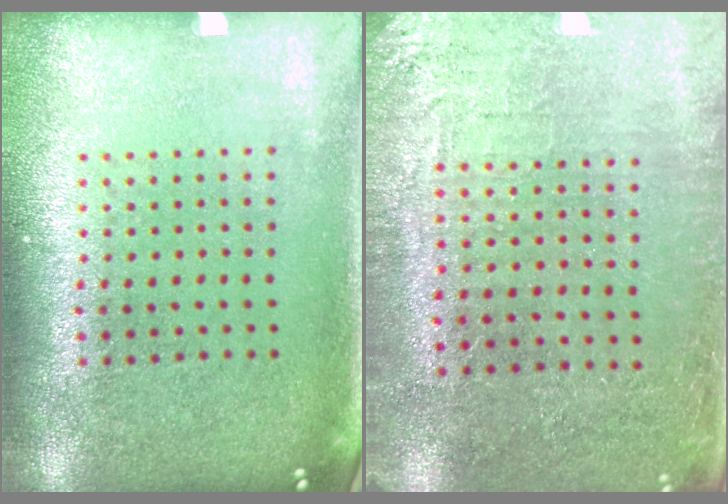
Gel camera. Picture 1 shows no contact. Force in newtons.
{"total": 2.8, "press": 2.7, "slide": 0.6}